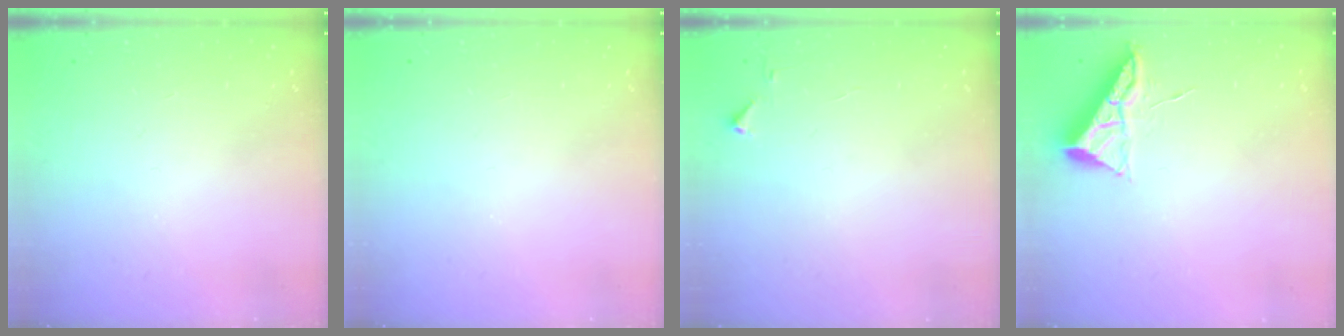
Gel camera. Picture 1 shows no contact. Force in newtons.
{"total": 0.0}
{"total": 2.8, "press": 2.8, "slide": 0.4}
{"total": 6.6, "press": 6.6, "slide": 0.7}